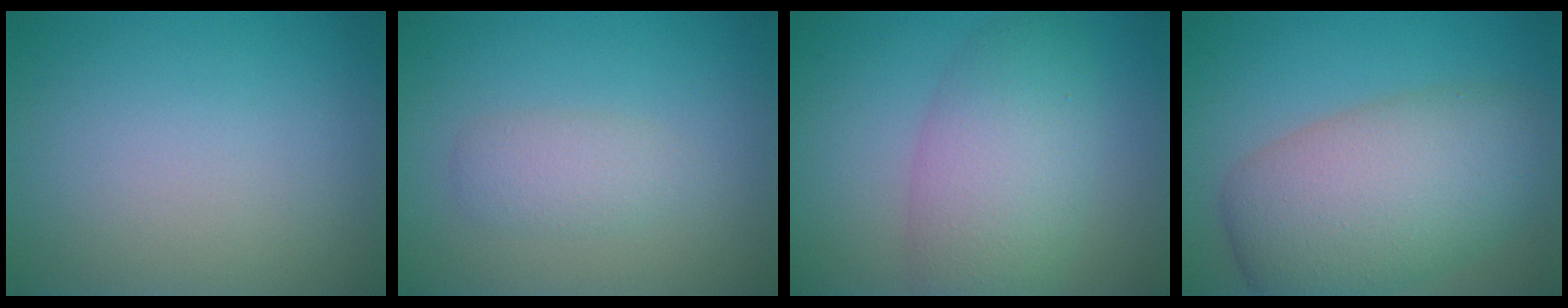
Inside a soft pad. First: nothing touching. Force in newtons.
{"total": 2.0, "press": 2.0, "slide": 0.2}
{"total": 6.5, "press": 6.5, "slide": 0.2}
{"total": 8.9, "press": 8.8, "slide": 0.8}